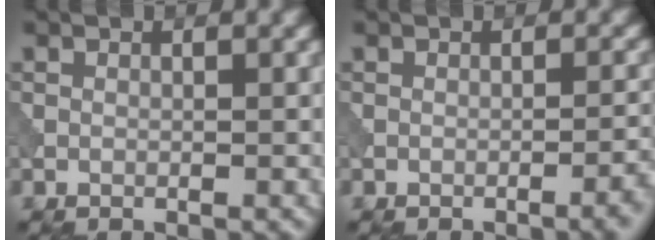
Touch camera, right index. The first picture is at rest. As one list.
[{"total": 2.4, "force": [-1.1, 0.6, 2.0], "torque": [-0.018, 0.007, -0.020]}]